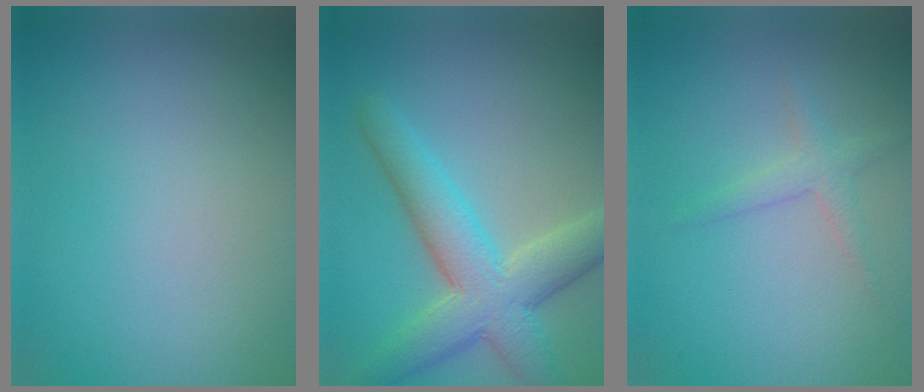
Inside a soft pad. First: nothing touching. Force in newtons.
{"total": 6.9, "press": 6.9, "slide": 0.4}
{"total": 1.6, "press": 1.6, "slide": 0.0}